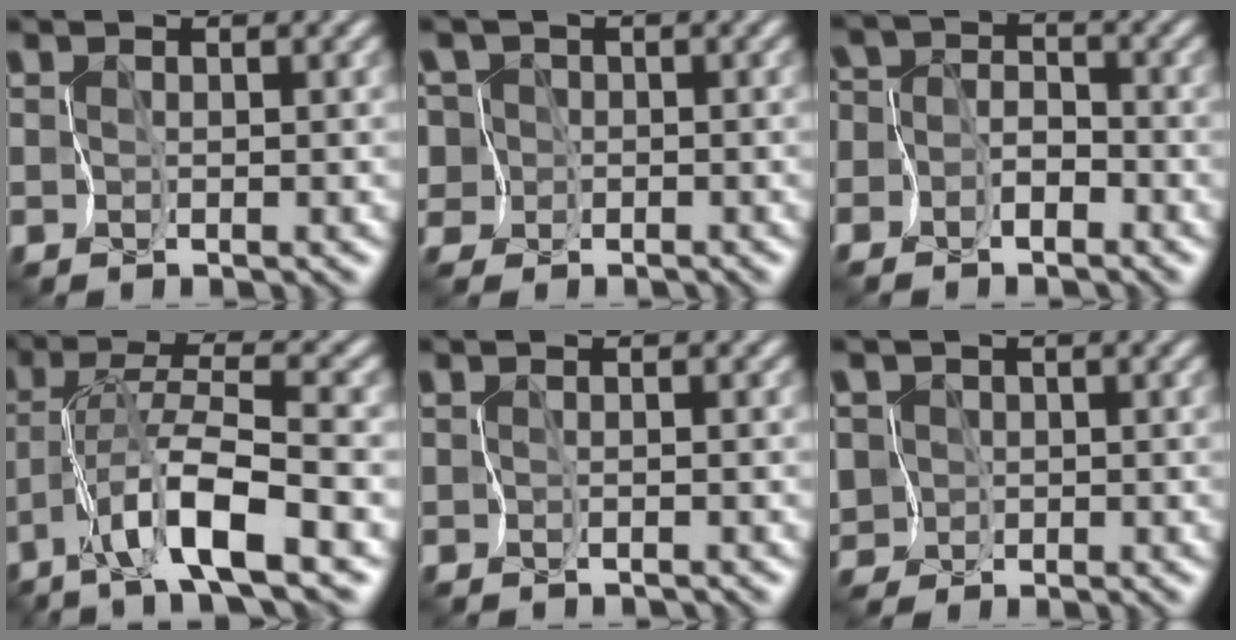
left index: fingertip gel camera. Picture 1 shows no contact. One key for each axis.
{"total": 6.5, "fx": -0.2, "fy": 6.0, "fz": 2.5, "tx": -0.081, "ty": 0.026, "tz": -0.056}
{"total": 6.0, "fx": -3.1, "fy": 4.8, "fz": 1.8, "tx": -0.041, "ty": 0.013, "tz": -0.075}
{"total": 6.8, "fx": -3.6, "fy": 0.0, "fz": 5.8, "tx": -0.110, "ty": 0.013, "tz": -0.072}
{"total": 0.6, "fx": -0.5, "fy": -0.4, "fz": -0.1, "tx": 0.002, "ty": -0.006, "tz": -0.014}
{"total": 6.3, "fx": -1.5, "fy": 5.6, "fz": 2.5, "tx": -0.072, "ty": 0.014, "tz": -0.064}